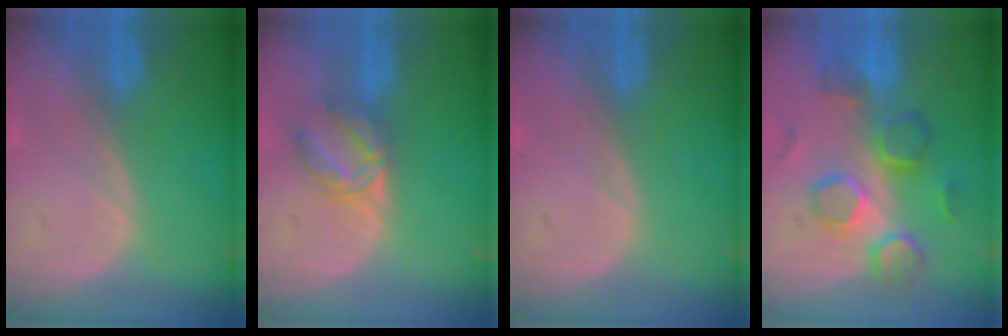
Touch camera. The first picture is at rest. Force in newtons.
{"total": 5.0, "press": 5.0, "slide": 0.5}
{"total": 0.0}
{"total": 8.4, "press": 8.3, "slide": 1.4}